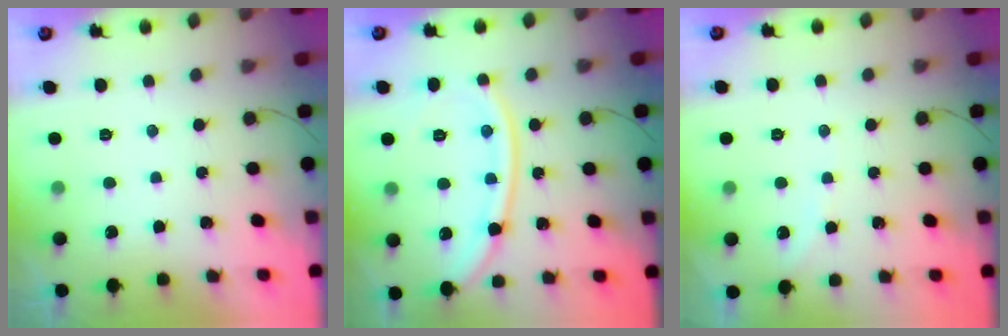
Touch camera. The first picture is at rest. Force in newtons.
{"total": 13.2, "press": 13.1, "slide": 1.7}
{"total": 2.4, "press": 2.4, "slide": 0.4}